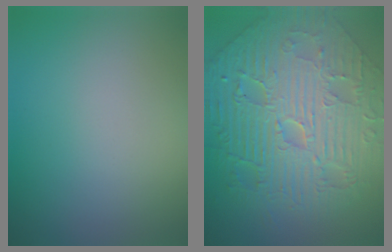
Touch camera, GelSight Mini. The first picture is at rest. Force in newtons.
{"total": 11.7, "press": 7.8, "slide": 8.7}